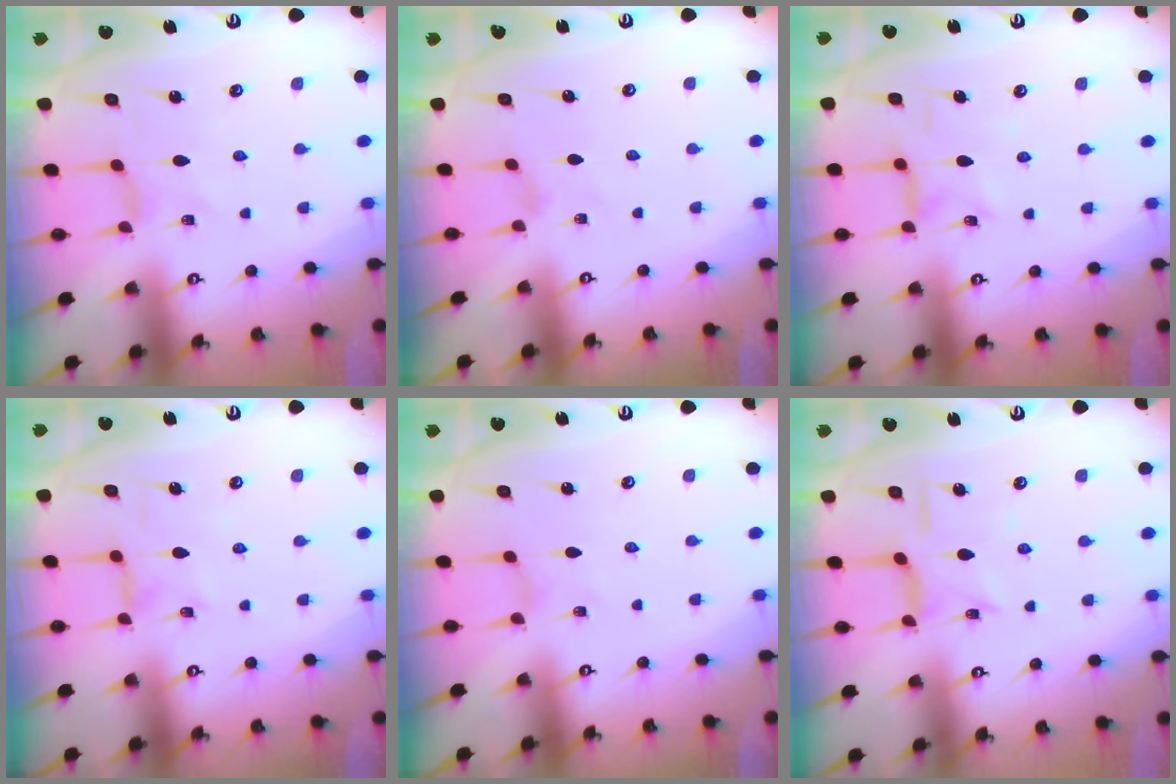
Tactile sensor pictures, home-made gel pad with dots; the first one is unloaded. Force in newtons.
{"total": 0.0}
{"total": 2.0, "press": 2.0, "slide": 0.4}
{"total": 1.9, "press": 1.9, "slide": 0.3}
{"total": 0.0}
{"total": 6.2, "press": 6.2, "slide": 0.3}